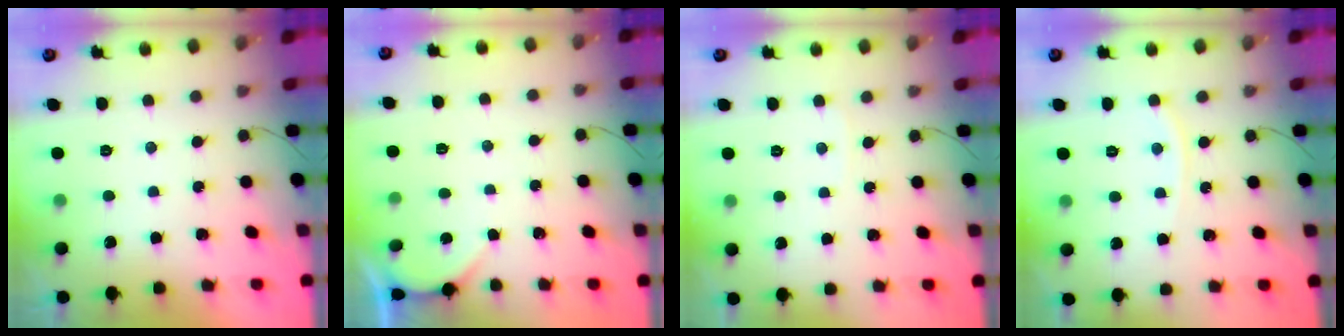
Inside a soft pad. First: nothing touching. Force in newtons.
{"total": 0.8, "press": 0.8, "slide": 0.1}
{"total": 2.0, "press": 2.0, "slide": 0.2}
{"total": 5.0, "press": 4.9, "slide": 0.6}